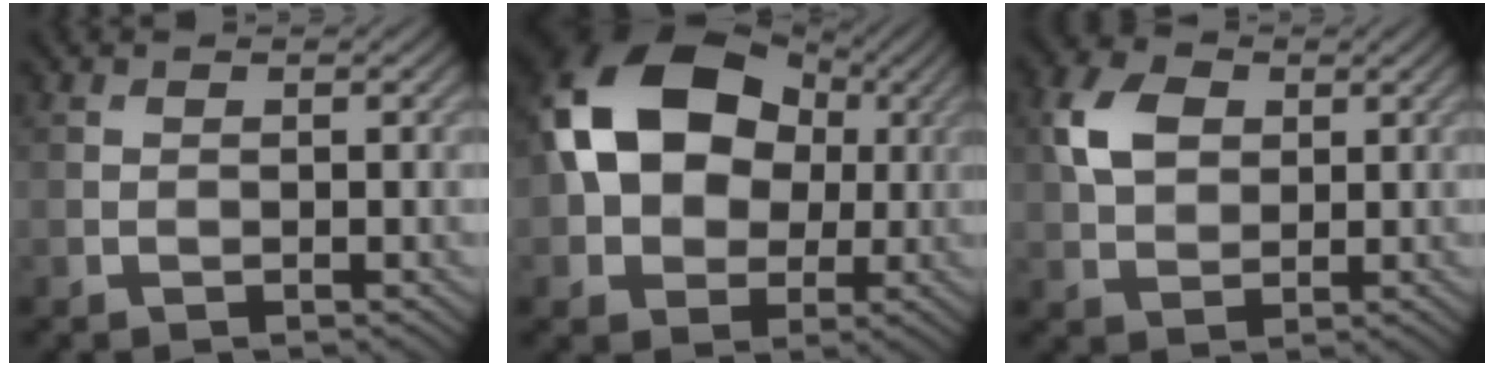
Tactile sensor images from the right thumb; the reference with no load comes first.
{"total": 15.8, "force": [2.4, 11.8, 10.3], "torque": [-0.187, 0.013, 0.033]}
{"total": 5.8, "force": [1.7, 4.1, 3.7], "torque": [-0.090, 0.011, 0.029]}